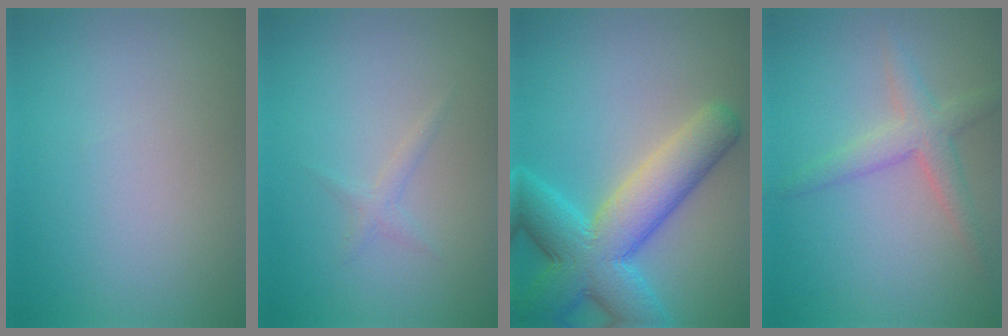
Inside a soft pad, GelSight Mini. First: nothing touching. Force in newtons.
{"total": 0.9, "press": 0.9, "slide": 0.1}
{"total": 9.0, "press": 9.0, "slide": 0.3}
{"total": 3.0, "press": 3.0, "slide": 0.2}